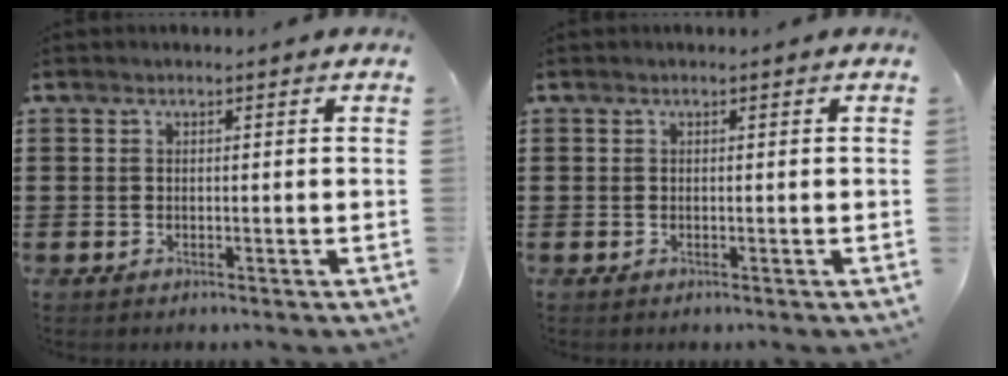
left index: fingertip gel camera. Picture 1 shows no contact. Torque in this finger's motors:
{"motor_torque": [0.13, 0.09, -0.02, -0.01]}